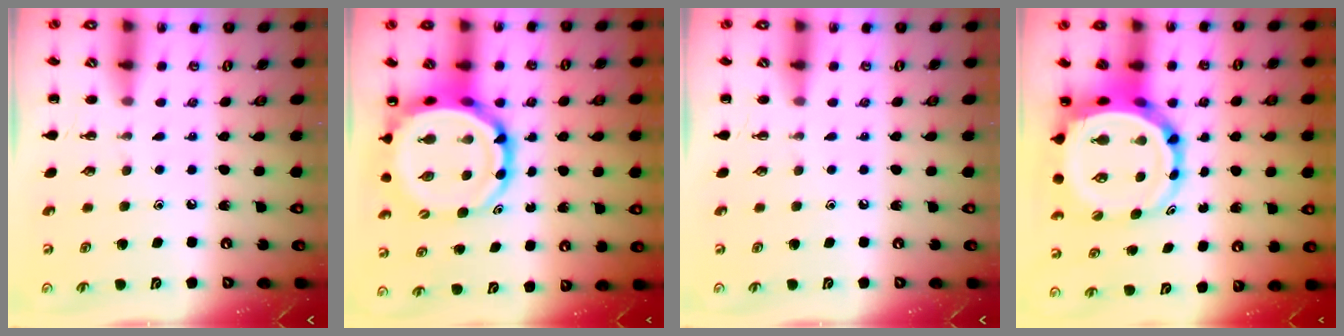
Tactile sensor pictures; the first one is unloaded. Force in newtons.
{"total": 11.9, "press": 11.5, "slide": 3.1}
{"total": 0.0}
{"total": 10.4, "press": 9.9, "slide": 3.2}